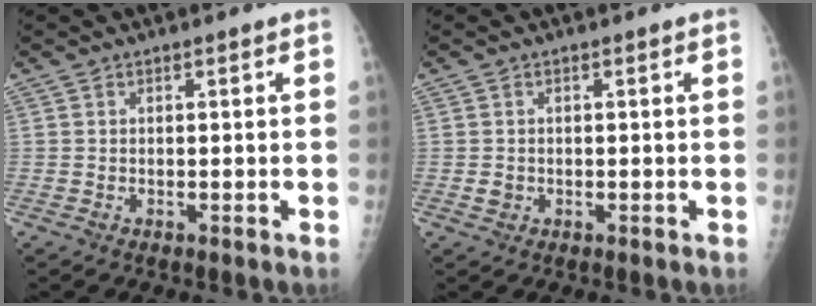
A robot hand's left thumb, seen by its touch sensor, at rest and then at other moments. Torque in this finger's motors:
{"motor_torque": [0.12, 0.05, 0.19, 0.05, -0.02]}